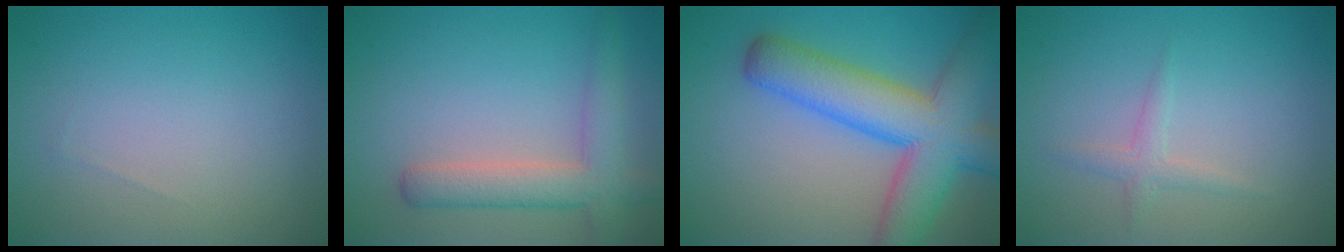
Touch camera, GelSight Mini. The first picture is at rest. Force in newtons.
{"total": 4.4, "press": 4.4, "slide": 0.3}
{"total": 9.9, "press": 9.9, "slide": 0.4}
{"total": 1.3, "press": 1.3, "slide": 0.1}